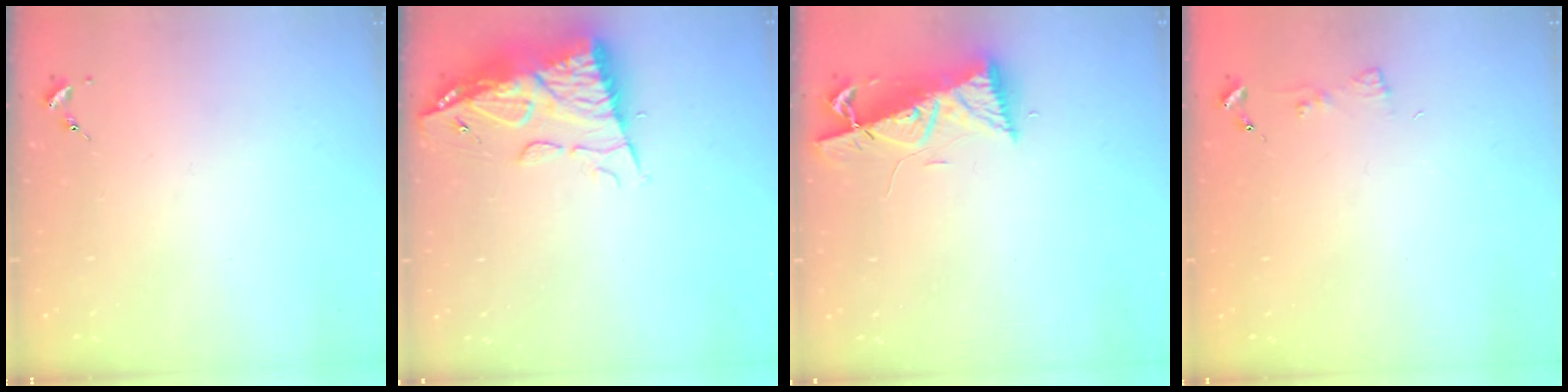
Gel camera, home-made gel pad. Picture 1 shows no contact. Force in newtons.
{"total": 11.7, "press": 11.6, "slide": 1.1}
{"total": 8.5, "press": 8.4, "slide": 0.9}
{"total": 3.8, "press": 3.8, "slide": 0.5}